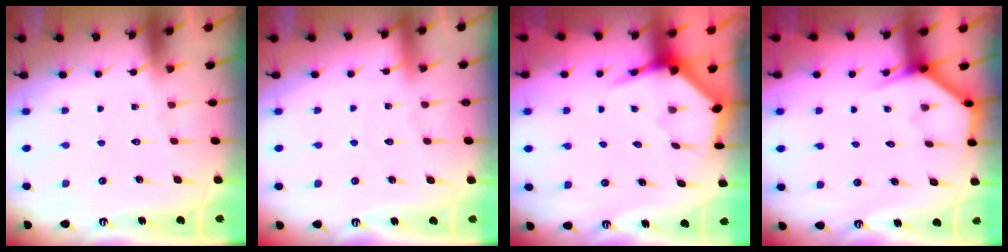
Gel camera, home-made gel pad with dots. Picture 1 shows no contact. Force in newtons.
{"total": 2.7, "press": 2.7, "slide": 0.3}
{"total": 4.0, "press": 4.0, "slide": 0.4}
{"total": 3.8, "press": 3.8, "slide": 0.3}